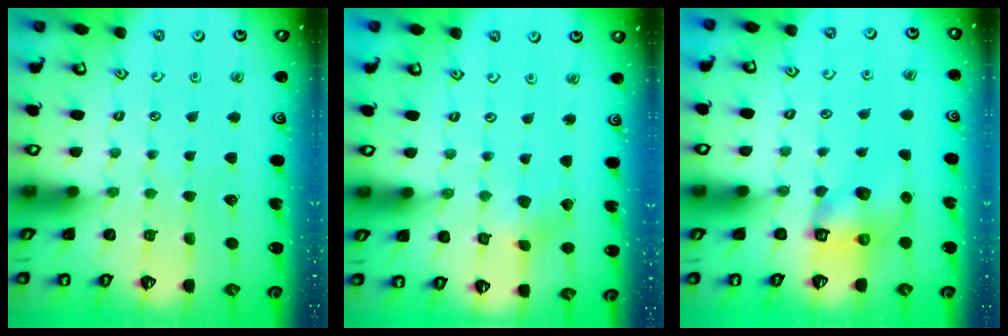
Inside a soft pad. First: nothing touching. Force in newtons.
{"total": 2.8, "press": 2.8, "slide": 0.3}
{"total": 7.4, "press": 7.4, "slide": 0.6}